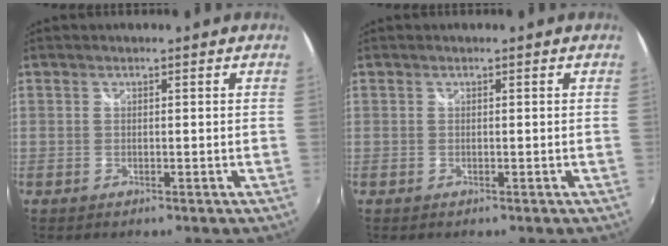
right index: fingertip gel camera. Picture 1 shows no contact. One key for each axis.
{"total": 0.0}